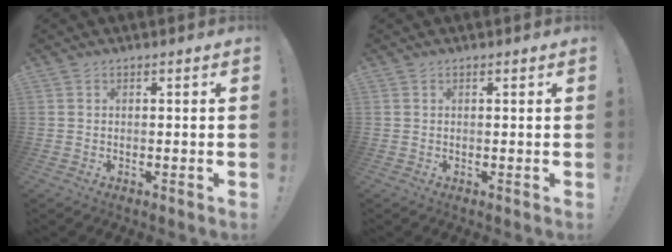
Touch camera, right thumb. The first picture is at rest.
{"total": 0.0}